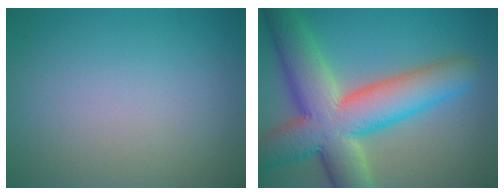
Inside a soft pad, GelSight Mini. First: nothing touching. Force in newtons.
{"total": 12.1, "press": 12.0, "slide": 0.8}